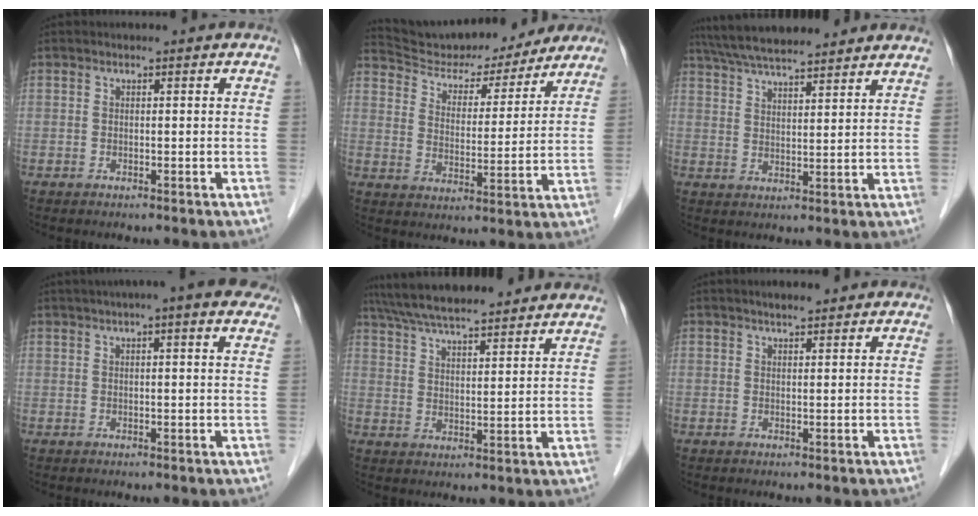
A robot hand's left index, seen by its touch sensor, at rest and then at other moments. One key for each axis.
{"total": 17.5, "fx": 16.3, "fy": 4.4, "fz": 4.5, "tx": -0.068, "ty": 0.010, "tz": 0.241}
{"total": 14.8, "fx": 13.1, "fy": 1.8, "fz": 6.8, "tx": -0.119, "ty": 0.037, "tz": 0.204}
{"total": 9.1, "fx": 6.3, "fy": 1.2, "fz": 6.4, "tx": -0.085, "ty": 0.034, "tz": 0.072}
{"total": 20.3, "fx": 17.8, "fy": 2.7, "fz": 9.3, "tx": -0.155, "ty": 0.049, "tz": 0.260}
{"total": 3.0, "fx": 2.5, "fy": 0.5, "fz": 1.6, "tx": -0.025, "ty": 0.014, "tz": 0.038}